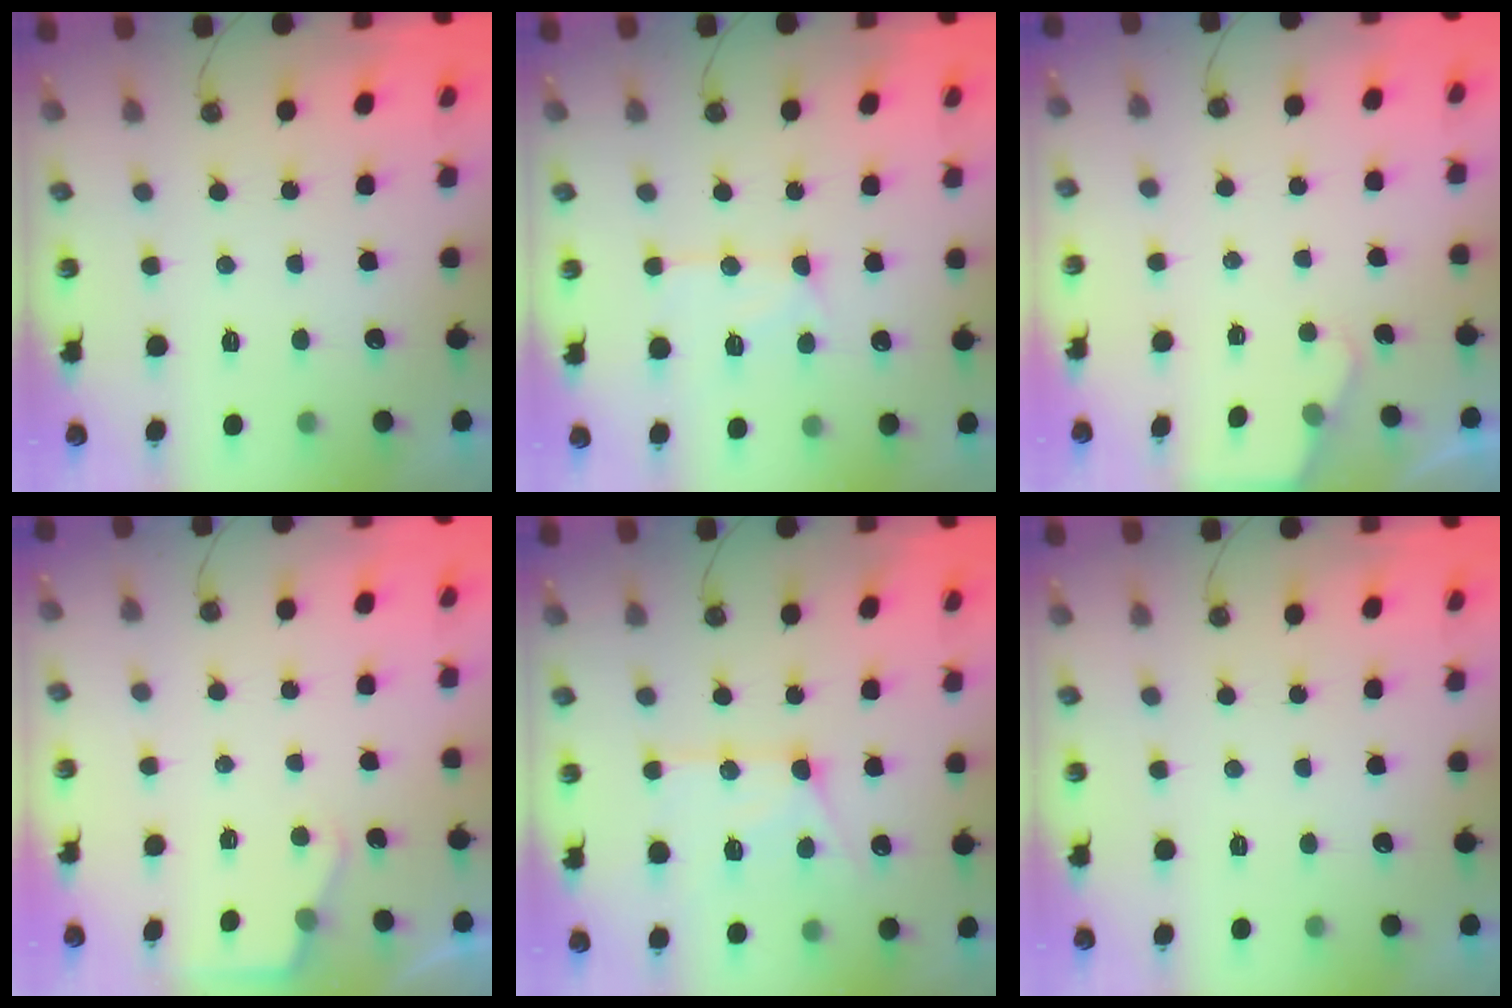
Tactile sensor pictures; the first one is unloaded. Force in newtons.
{"total": 11.8, "press": 11.7, "slide": 1.1}
{"total": 1.7, "press": 1.6, "slide": 0.2}
{"total": 2.4, "press": 2.4, "slide": 0.3}
{"total": 13.5, "press": 13.4, "slide": 1.7}
{"total": 0.0}